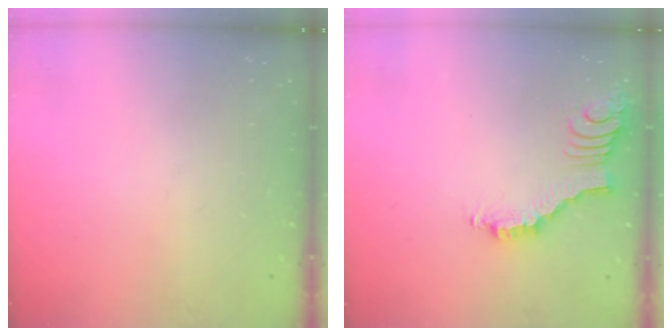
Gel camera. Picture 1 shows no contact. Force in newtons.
{"total": 3.5, "press": 3.5, "slide": 0.4}